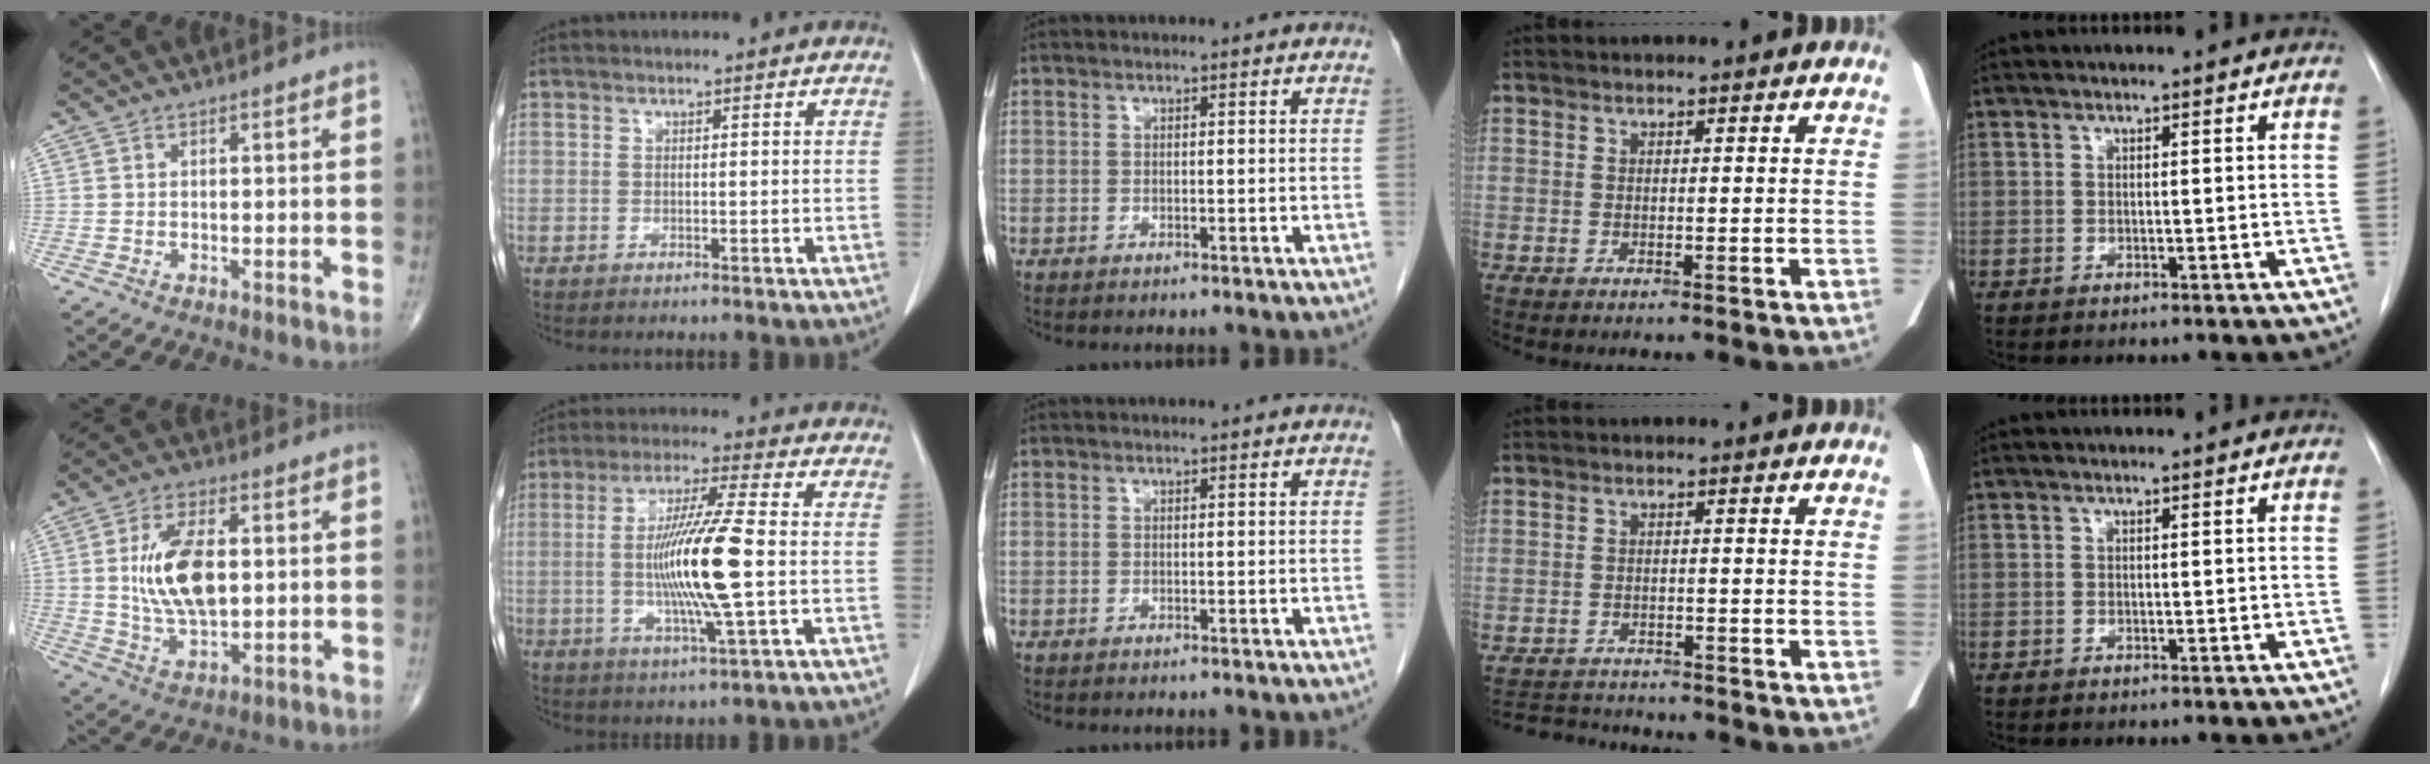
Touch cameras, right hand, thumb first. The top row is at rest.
{"thumb": {"total": 13.2, "force": [1.5, 6.6, 11.4], "torque": [-0.206, -0.006, 0.032]}, "index": {"total": 13.1, "force": [-1.0, -0.3, 13.1], "torque": [-0.255, -0.011, -0.024]}, "ring": {"total": 7.2, "force": [-6.9, 1.2, 1.3], "torque": [-0.028, 0.001, -0.104]}}